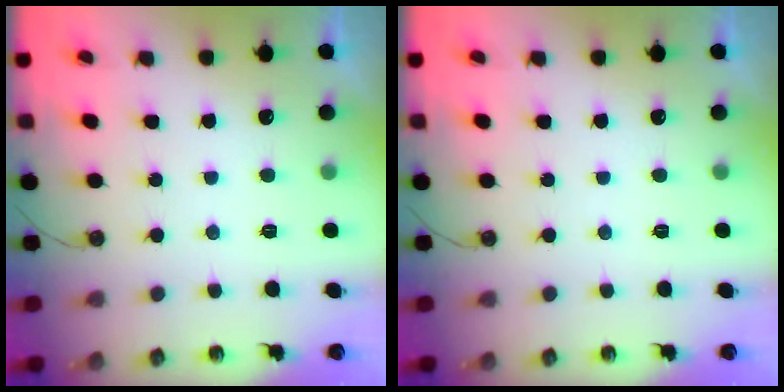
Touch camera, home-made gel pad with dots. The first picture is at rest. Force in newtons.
{"total": 0.0}